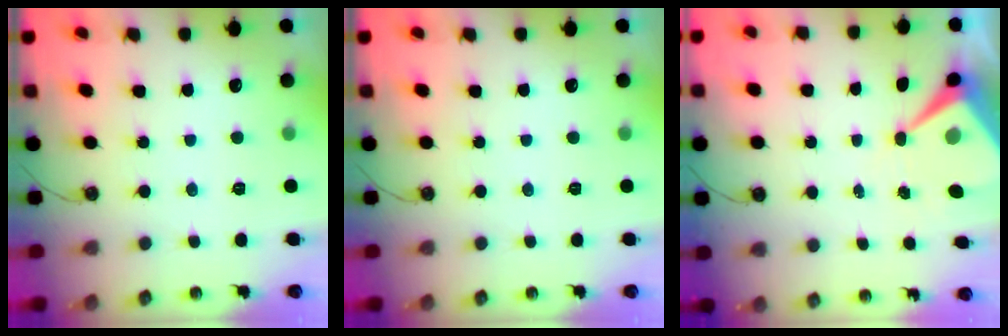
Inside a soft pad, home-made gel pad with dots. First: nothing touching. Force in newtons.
{"total": 0.0}
{"total": 8.6, "press": 8.6, "slide": 0.8}